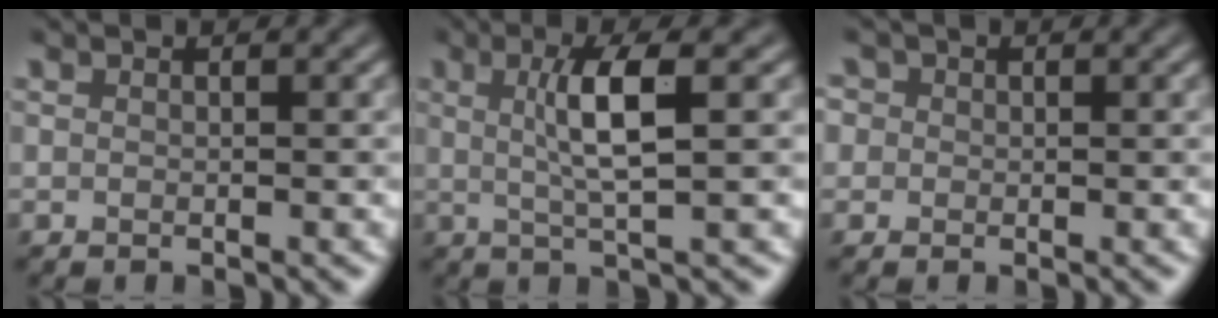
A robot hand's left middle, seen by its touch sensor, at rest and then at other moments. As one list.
[{"total": 4.3, "force": [0.7, 0.9, 4.1], "torque": [-0.077, 0.003, 0.011]}, {"total": 2.8, "force": [1.1, 2.4, 1.0], "torque": [-0.006, 0.016, -0.003]}]